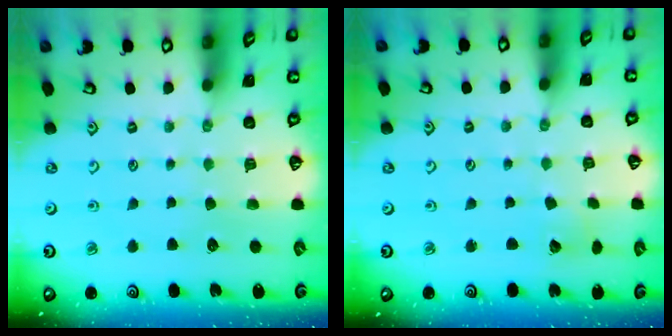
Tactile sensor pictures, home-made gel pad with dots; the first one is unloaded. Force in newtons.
{"total": 4.2, "press": 4.2, "slide": 0.7}